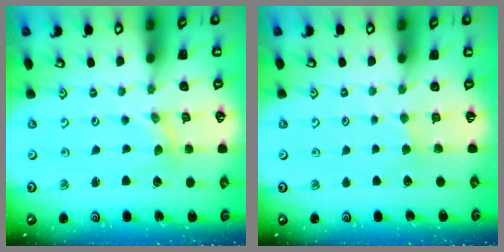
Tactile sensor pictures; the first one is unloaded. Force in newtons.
{"total": 1.9, "press": 1.9, "slide": 0.3}